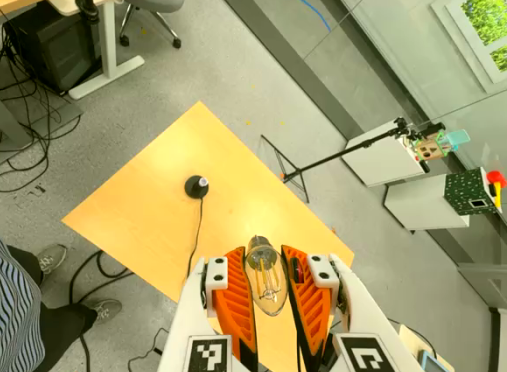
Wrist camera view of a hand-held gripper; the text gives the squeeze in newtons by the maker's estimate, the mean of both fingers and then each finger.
{"total": 23.9, "left": 26.5, "right": 21.4}